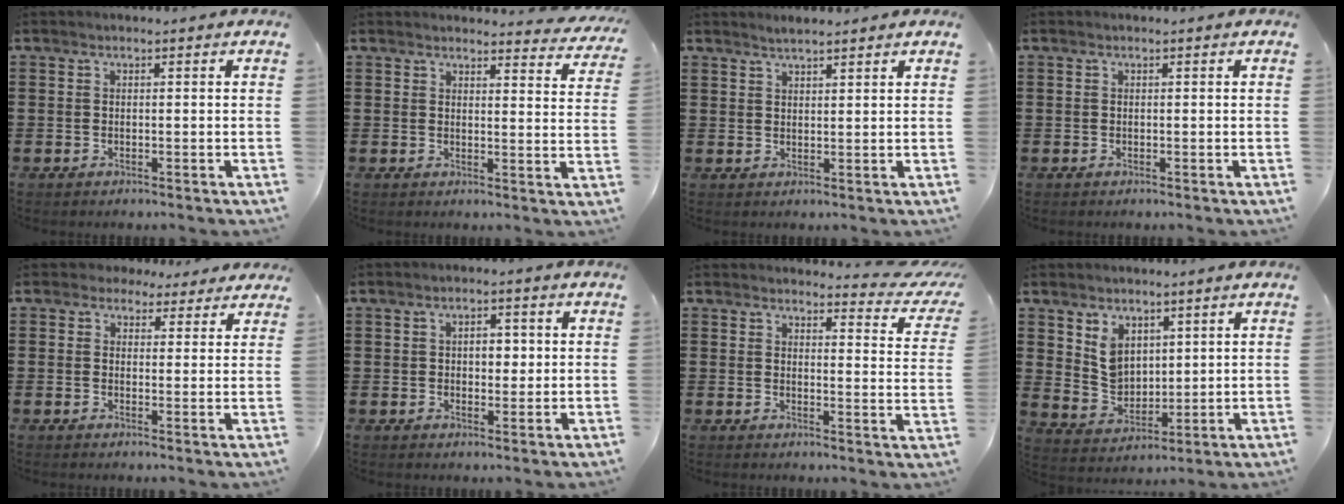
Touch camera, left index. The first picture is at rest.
{"total": 3.0, "force": [3.0, 0.2, 0.4], "torque": [-0.012, -0.014, 0.053]}
{"total": 1.7, "force": [1.7, 0.1, 0.1], "torque": [-0.006, 0.004, 0.033]}
{"total": 0.0}
{"total": 2.7, "force": [2.3, 1.5, 0.2], "torque": [-0.015, 0.003, 0.042]}
{"total": 3.5, "force": [0.4, 2.1, 2.7], "torque": [-0.042, 0.004, -0.002]}
{"total": 3.1, "force": [2.9, 0.2, 1.0], "torque": [-0.020, -0.021, 0.047]}
{"total": 5.6, "force": [3.2, 4.2, 1.9], "torque": [-0.047, 0.005, 0.062]}